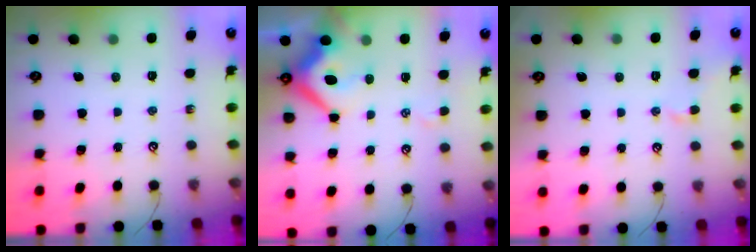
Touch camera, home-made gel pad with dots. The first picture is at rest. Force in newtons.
{"total": 7.6, "press": 7.4, "slide": 1.4}
{"total": 0.0}